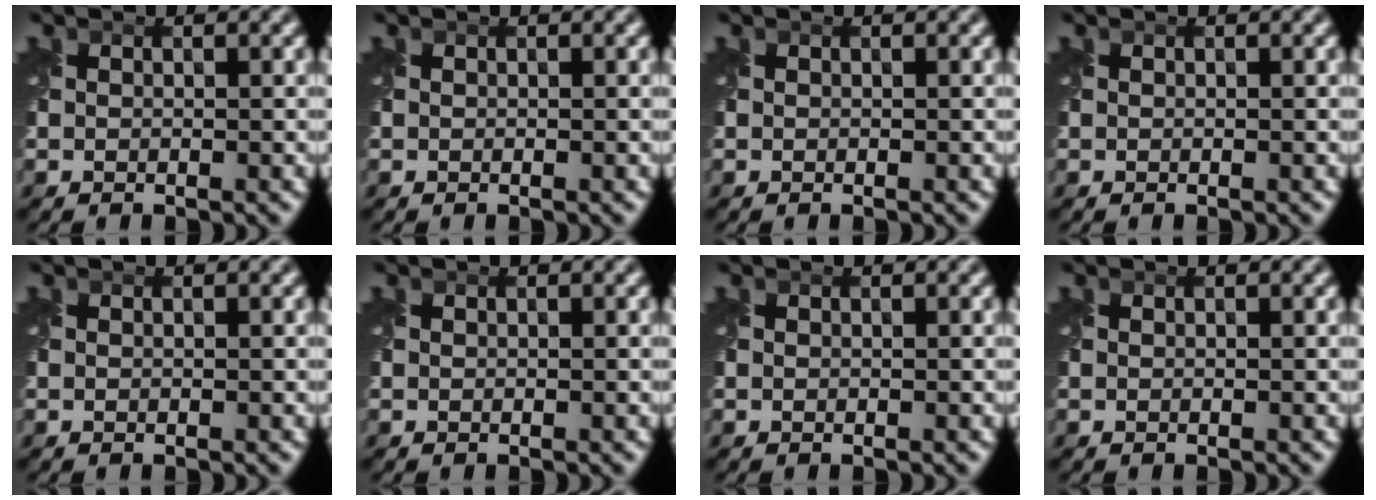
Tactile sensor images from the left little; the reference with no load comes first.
{"total": 0.0}
{"total": 0.0}
{"total": 0.0}
{"total": 0.0}
{"total": 0.0}
{"total": 0.0}
{"total": 0.0}